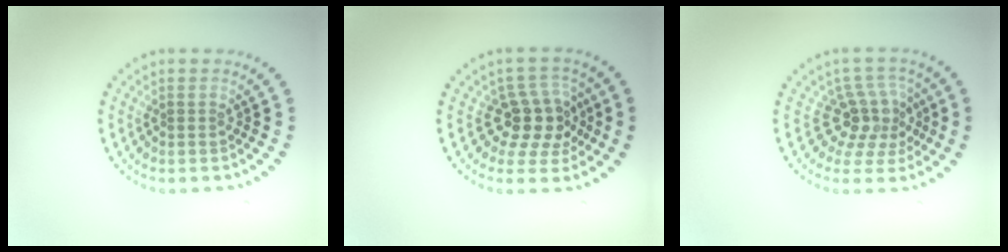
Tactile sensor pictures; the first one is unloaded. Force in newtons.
{"total": 4.0, "press": 3.5, "slide": 1.9}
{"total": 3.8, "press": 2.8, "slide": 2.6}